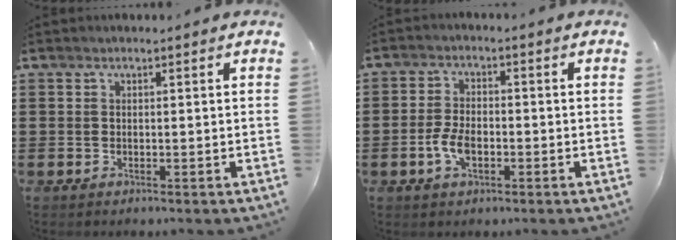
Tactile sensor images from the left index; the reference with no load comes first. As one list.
[{"total": 4.6, "force": [-1.4, 2.3, 3.7], "torque": [-0.093, -0.004, -0.031]}]